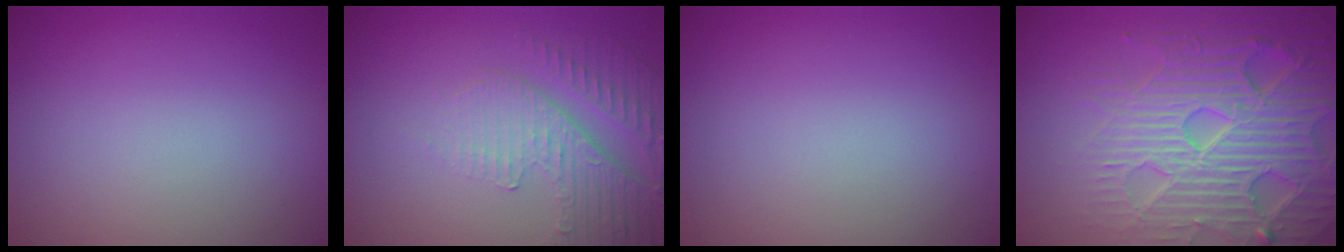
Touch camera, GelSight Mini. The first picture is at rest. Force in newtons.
{"total": 5.0, "press": 3.4, "slide": 3.7}
{"total": 0.0}
{"total": 7.6, "press": 7.4, "slide": 1.6}